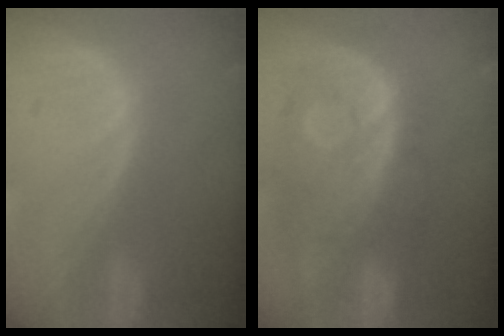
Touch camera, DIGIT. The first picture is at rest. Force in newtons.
{"total": 11.2, "press": 9.7, "slide": 5.5}